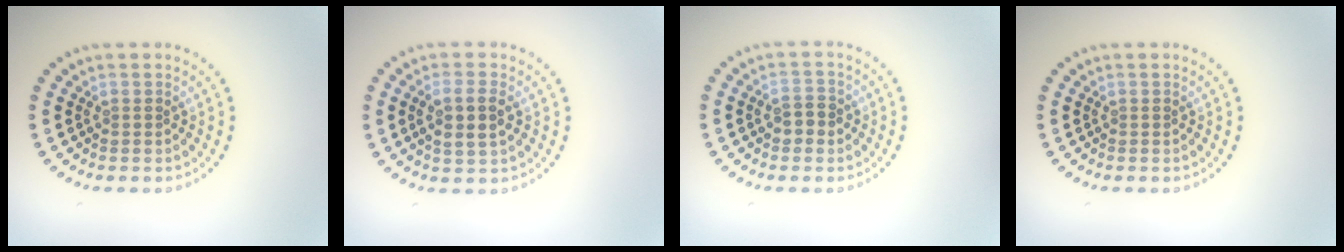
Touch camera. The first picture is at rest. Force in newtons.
{"total": 2.8, "press": 2.7, "slide": 0.8}
{"total": 2.0, "press": 2.0, "slide": 0.3}
{"total": 0.0}